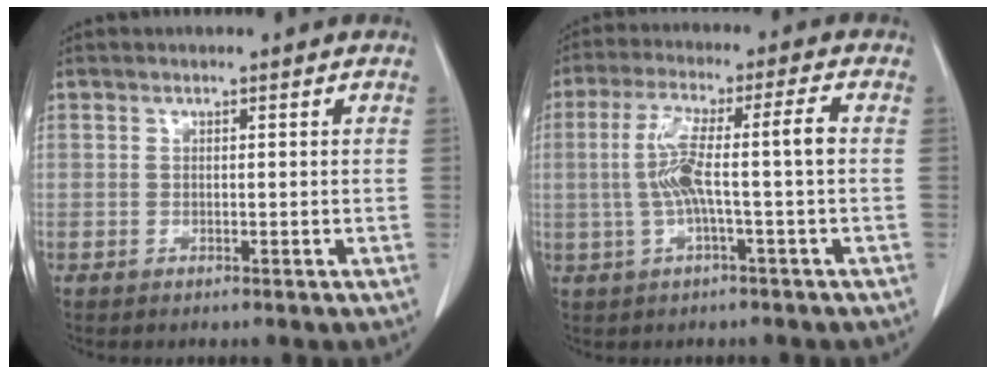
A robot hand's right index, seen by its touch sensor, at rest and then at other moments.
{"total": 8.3, "force": [-0.5, 0.1, 8.2], "torque": [-0.164, 0.027, -0.009]}